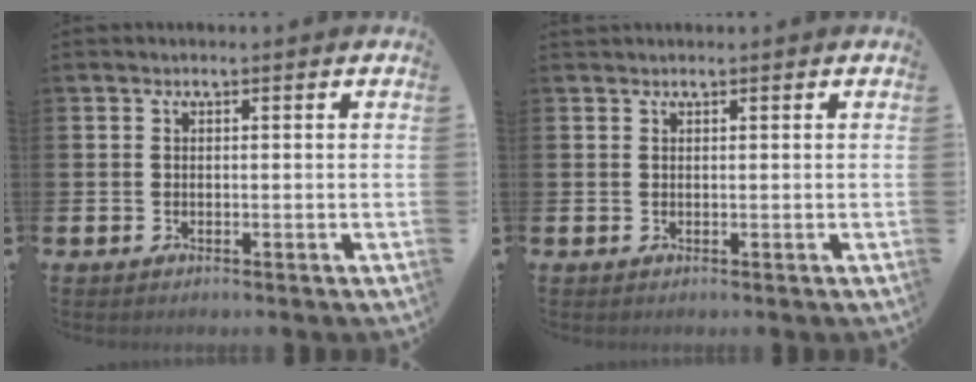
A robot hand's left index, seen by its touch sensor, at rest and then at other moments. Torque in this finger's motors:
{"motor_torque": [0.04, -0.02, 0.01, 0.01]}